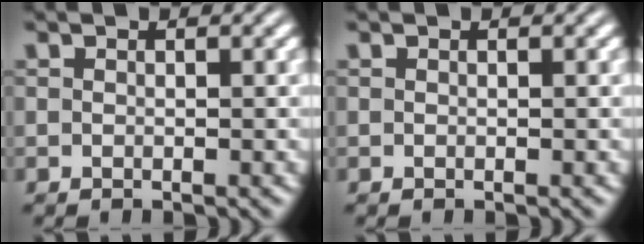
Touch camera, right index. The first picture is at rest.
{"total": 0.0}